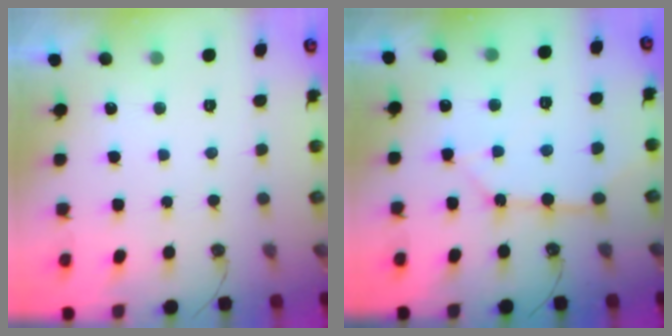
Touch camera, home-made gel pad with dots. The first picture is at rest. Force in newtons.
{"total": 10.6, "press": 10.5, "slide": 1.2}